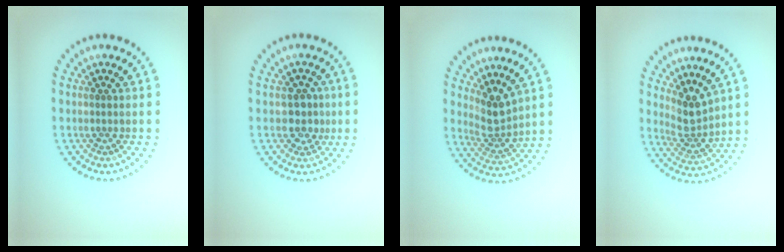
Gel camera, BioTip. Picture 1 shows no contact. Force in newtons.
{"total": 2.4, "press": 2.2, "slide": 1.0}
{"total": 2.9, "press": 2.2, "slide": 1.9}
{"total": 2.9, "press": 2.2, "slide": 1.9}